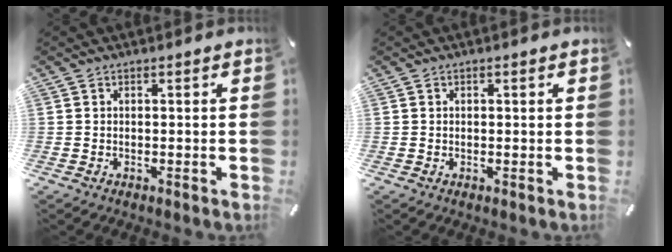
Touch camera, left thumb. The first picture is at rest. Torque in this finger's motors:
{"motor_torque": [-0.08, -0.40, 0.16, 0.19, 0.01]}